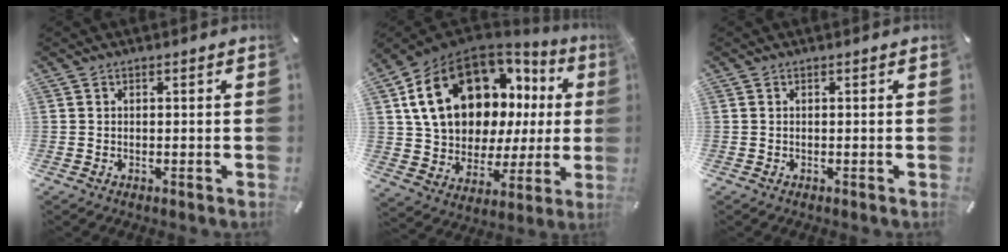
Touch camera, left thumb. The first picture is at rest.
{"total": 21.0, "force": [8.1, 14.5, 12.9], "torque": [-0.216, -0.043, 0.160]}
{"total": 0.0}